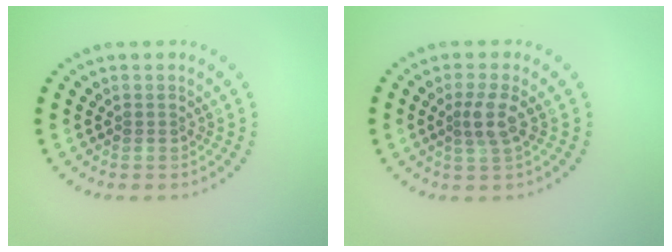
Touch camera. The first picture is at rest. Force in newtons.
{"total": 2.2, "press": 1.8, "slide": 1.3}